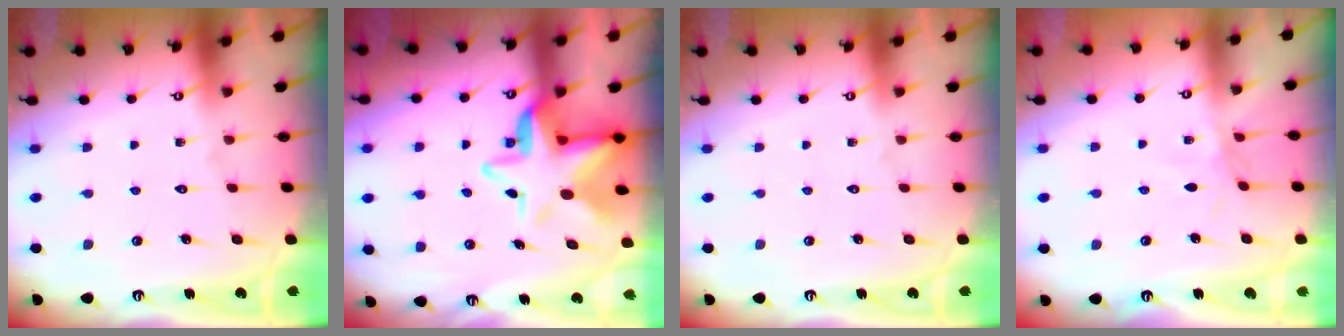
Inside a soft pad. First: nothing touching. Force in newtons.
{"total": 10.7, "press": 10.6, "slide": 1.7}
{"total": 0.0}
{"total": 1.7, "press": 1.6, "slide": 0.3}